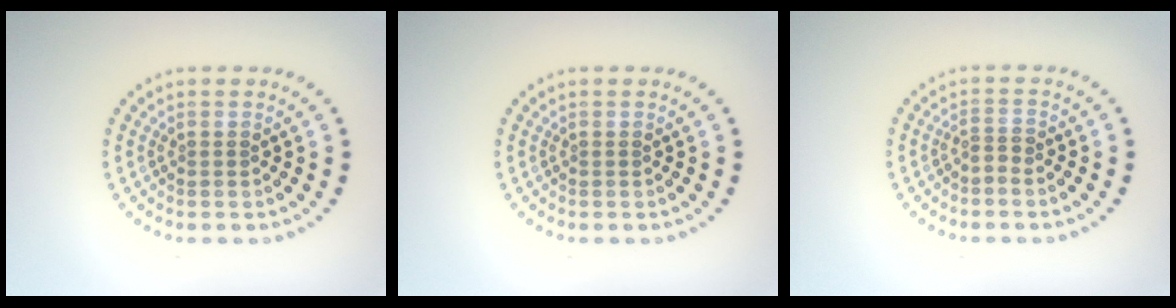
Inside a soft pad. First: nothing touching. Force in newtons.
{"total": 0.0}
{"total": 1.0, "press": 0.4, "slide": 0.9}